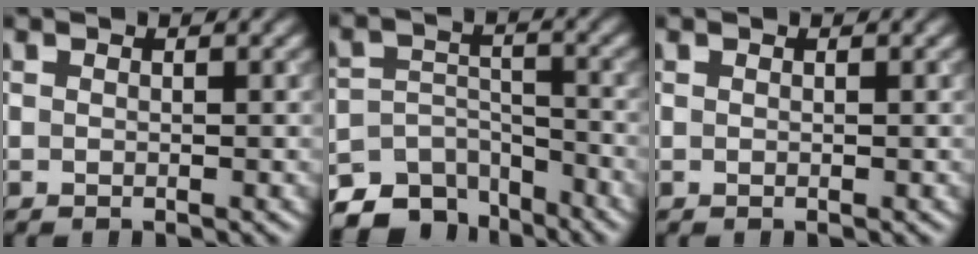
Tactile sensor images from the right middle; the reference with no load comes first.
{"total": 8.0, "force": [-6.6, 4.0, 2.2], "torque": [-0.017, -0.002, -0.104]}
{"total": 0.0}